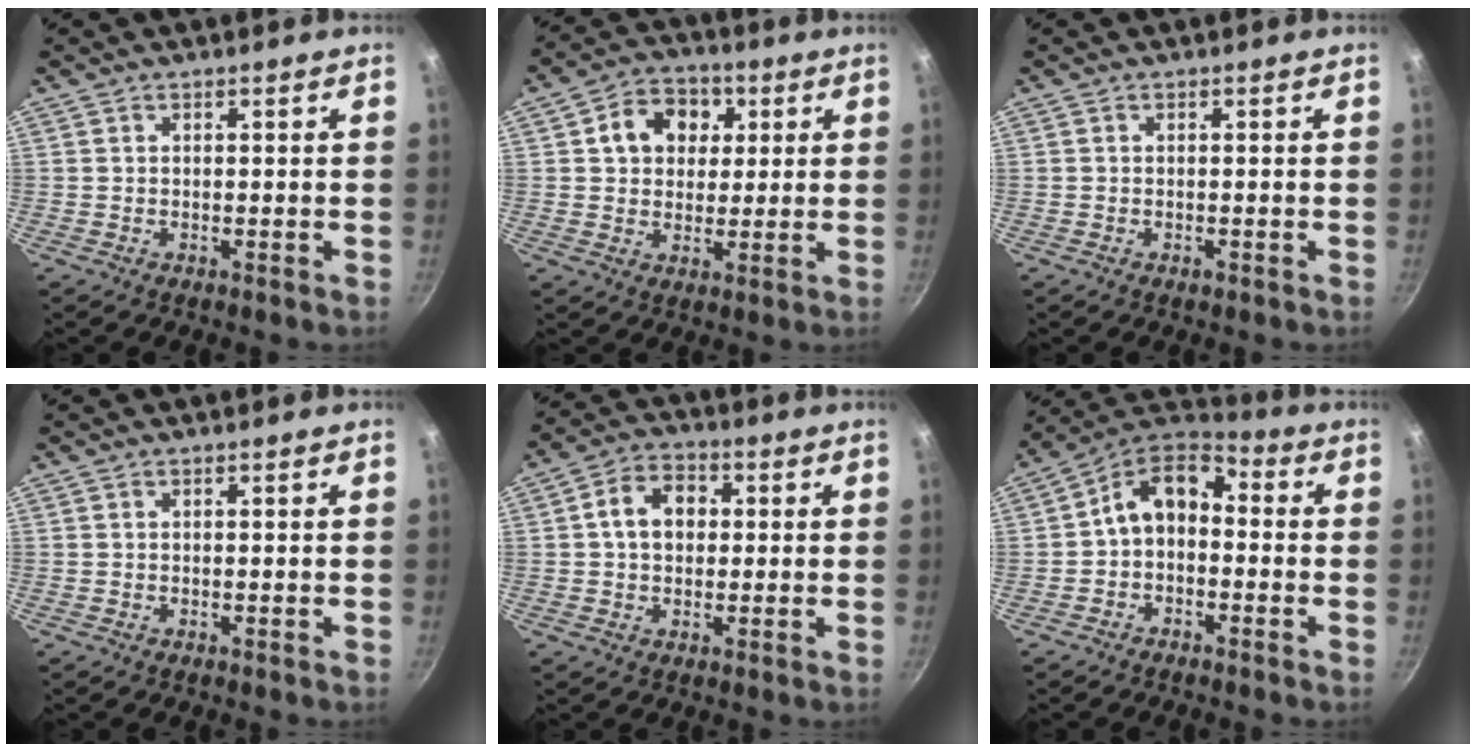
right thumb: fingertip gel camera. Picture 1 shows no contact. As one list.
[{"total": 9.8, "force": [2.7, 7.9, 5.0], "torque": [-0.050, 0.005, 0.033]}, {"total": 0.7, "force": [-0.4, 0.4, 0.5], "torque": [-0.007, 0.002, -0.007]}, {"total": 0.0}, {"total": 8.0, "force": [1.0, 6.1, 5.1], "torque": [-0.060, 0.016, 0.005]}, {"total": 10.7, "force": [-0.4, 7.4, 7.7], "torque": [-0.117, 0.051, -0.027]}]